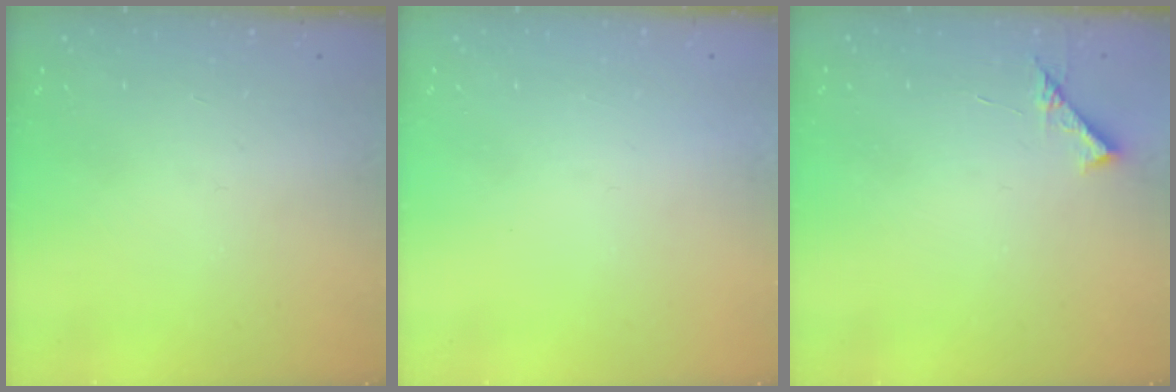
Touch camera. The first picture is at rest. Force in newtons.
{"total": 1.5, "press": 1.5, "slide": 0.1}
{"total": 6.9, "press": 6.9, "slide": 0.7}